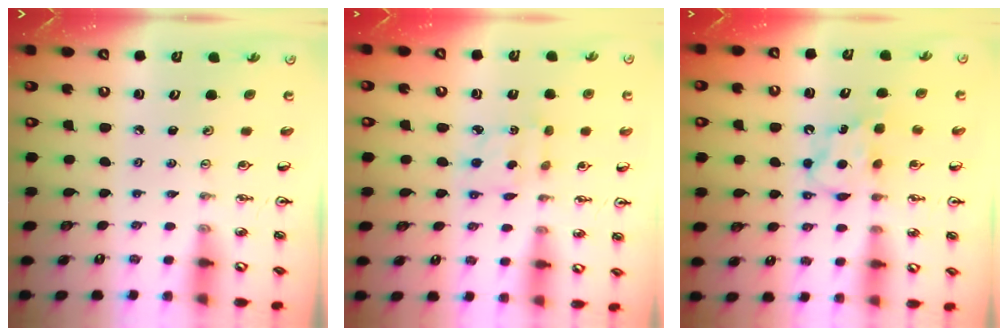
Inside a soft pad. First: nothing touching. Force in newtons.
{"total": 2.5, "press": 2.5, "slide": 0.1}
{"total": 6.8, "press": 6.8, "slide": 0.2}